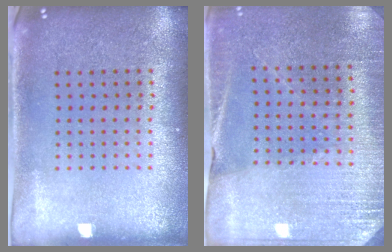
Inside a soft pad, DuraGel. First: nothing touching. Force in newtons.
{"total": 2.7, "press": 2.6, "slide": 0.3}